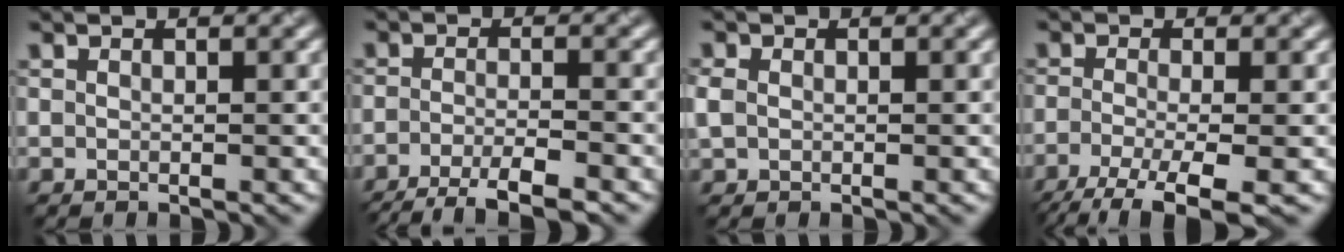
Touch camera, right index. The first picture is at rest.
{"total": 5.8, "force": [-4.3, 1.2, 3.7], "torque": [-0.057, -0.003, -0.078]}
{"total": 1.4, "force": [0.1, 1.2, 0.7], "torque": [-0.017, 0.002, 0.000]}
{"total": 5.7, "force": [-3.4, 1.4, 4.4], "torque": [-0.073, -0.011, -0.068]}